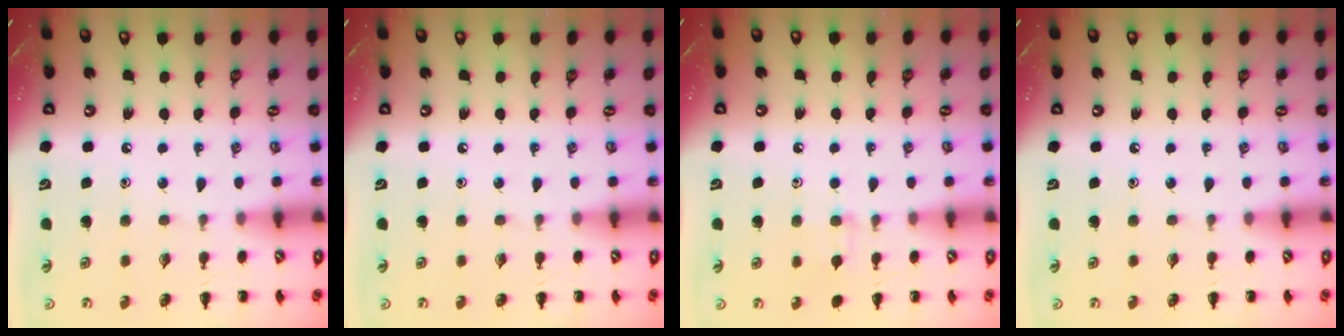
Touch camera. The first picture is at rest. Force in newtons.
{"total": 0.0}
{"total": 6.9, "press": 6.6, "slide": 2.0}
{"total": 0.0}